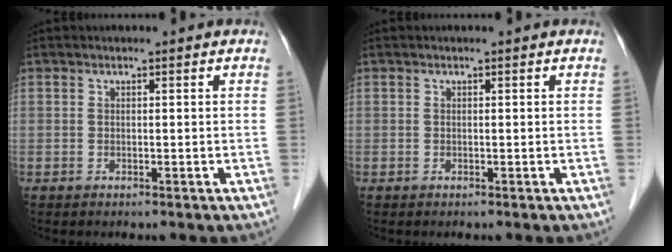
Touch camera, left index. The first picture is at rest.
{"total": 0.0}